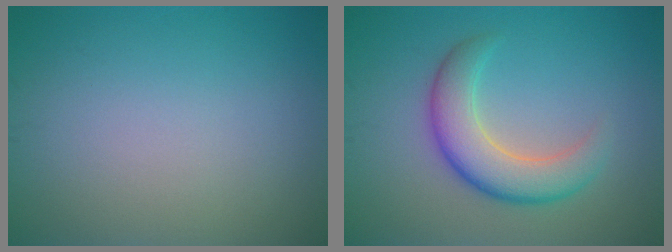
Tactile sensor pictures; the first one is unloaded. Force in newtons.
{"total": 5.3, "press": 5.3, "slide": 0.4}